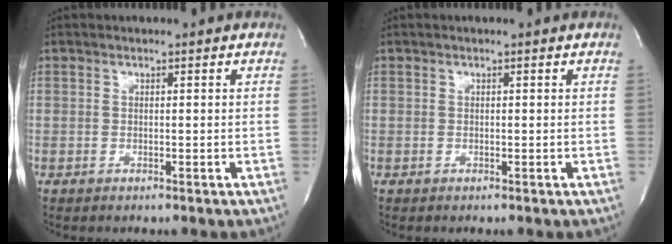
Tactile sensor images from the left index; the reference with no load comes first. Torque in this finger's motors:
{"motor_torque": [-0.24, 0.30, -0.07, -0.01]}